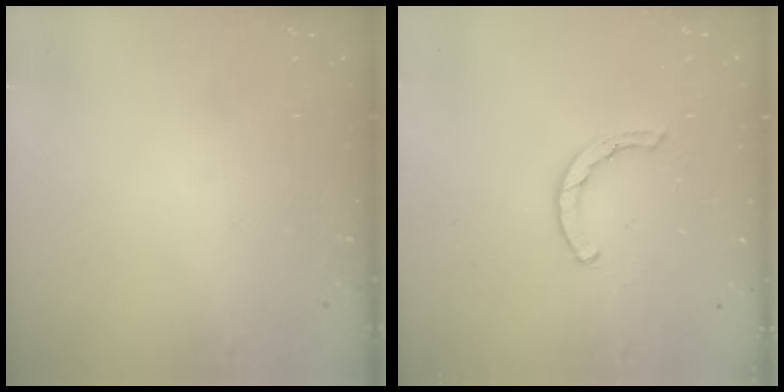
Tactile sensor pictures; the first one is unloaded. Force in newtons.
{"total": 1.6, "press": 1.6, "slide": 0.1}